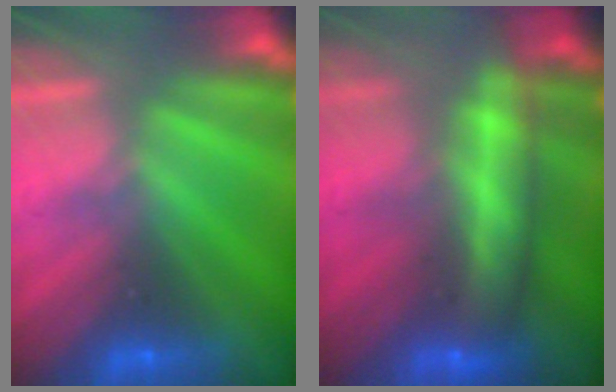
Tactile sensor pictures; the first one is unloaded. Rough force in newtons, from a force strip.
{"total": 8.4}